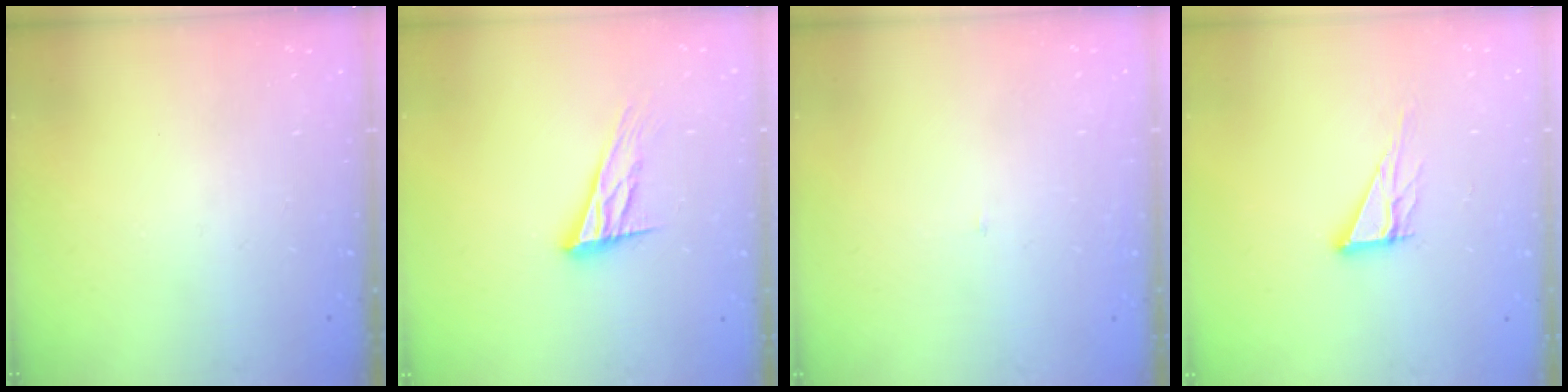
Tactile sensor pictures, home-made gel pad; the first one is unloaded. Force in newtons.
{"total": 15.2, "press": 15.0, "slide": 2.7}
{"total": 2.1, "press": 2.1, "slide": 0.1}
{"total": 8.0, "press": 8.0, "slide": 0.7}